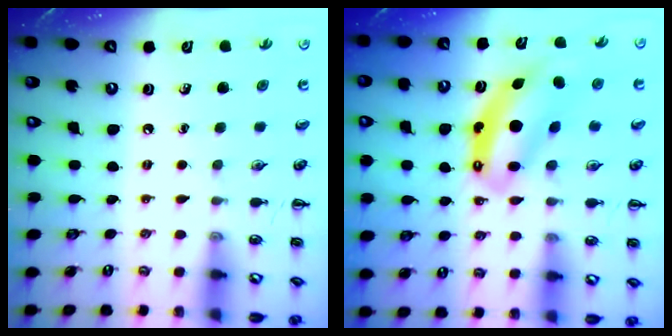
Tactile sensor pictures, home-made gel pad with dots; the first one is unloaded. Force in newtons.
{"total": 8.3, "press": 8.0, "slide": 2.1}